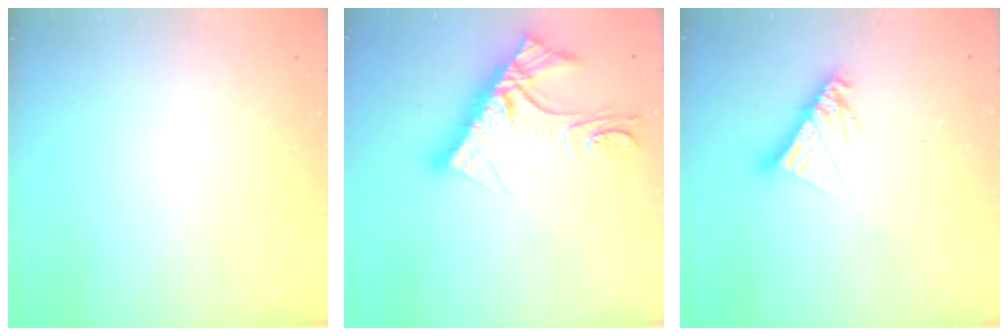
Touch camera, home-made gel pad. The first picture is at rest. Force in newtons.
{"total": 14.2, "press": 14.1, "slide": 1.5}
{"total": 10.2, "press": 10.2, "slide": 0.9}